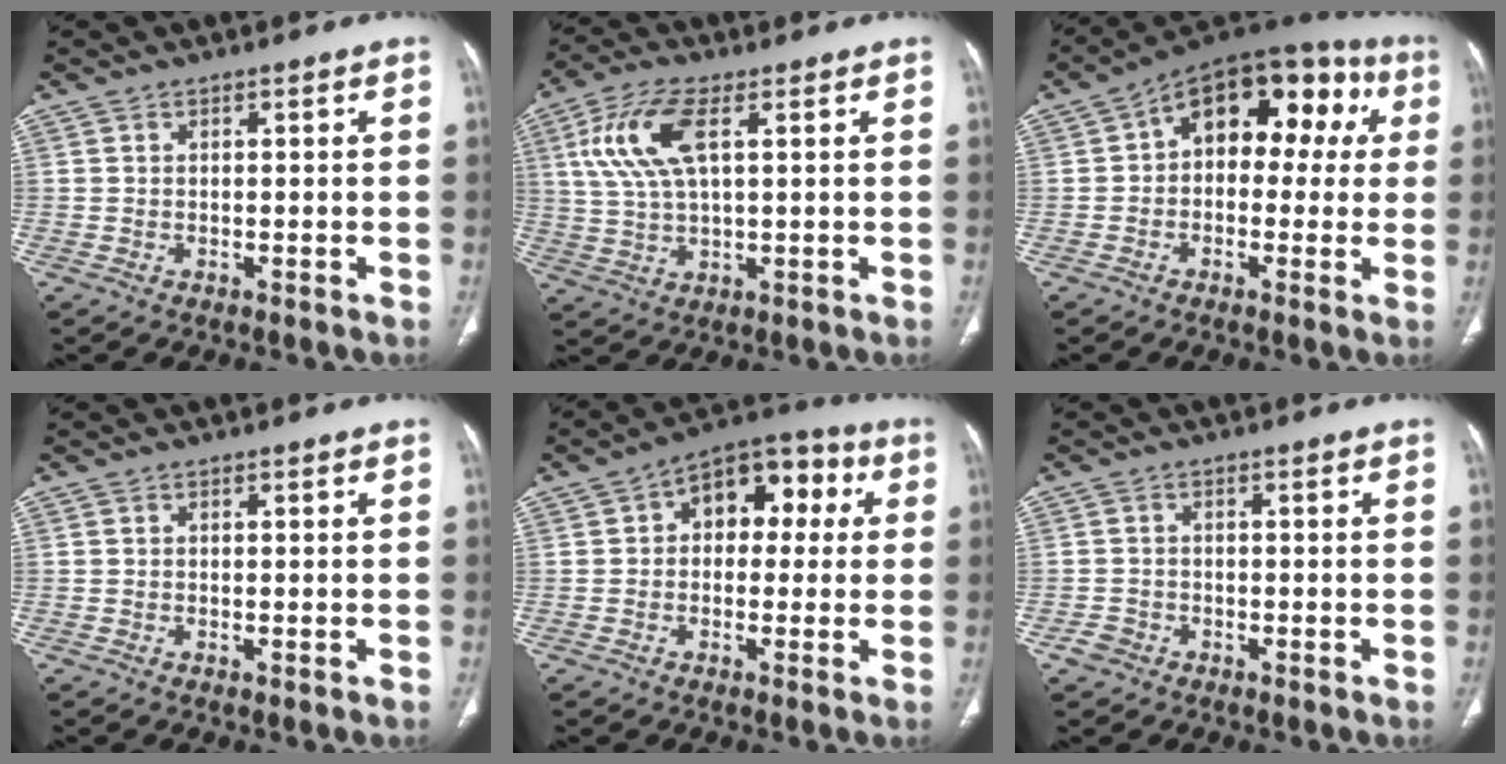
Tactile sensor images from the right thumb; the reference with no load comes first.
{"total": 10.9, "force": [3.4, 4.5, 9.3], "torque": [-0.206, 0.004, 0.070]}
{"total": 16.9, "force": [3.4, 10.5, 12.8], "torque": [-0.115, 0.048, 0.033]}
{"total": 0.0}
{"total": 12.1, "force": [2.5, 7.9, 8.9], "torque": [-0.070, 0.033, 0.023]}
{"total": 1.9, "force": [-1.1, 1.5, 0.3], "torque": [-0.003, 0.009, -0.022]}